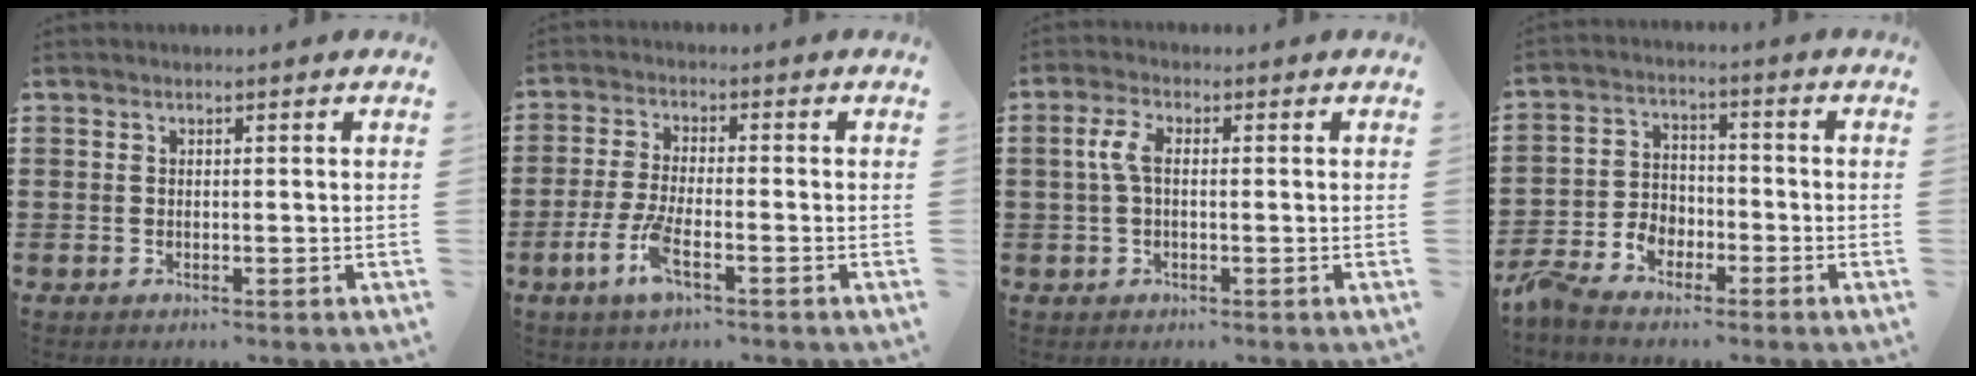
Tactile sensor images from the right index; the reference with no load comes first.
{"total": 5.9, "force": [-3.0, 1.4, 4.8], "torque": [-0.114, -0.015, -0.058]}
{"total": 3.7, "force": [0.1, 1.6, 3.3], "torque": [-0.079, 0.001, -0.005]}
{"total": 4.4, "force": [-3.2, 2.6, 1.4], "torque": [-0.052, 0.005, -0.070]}